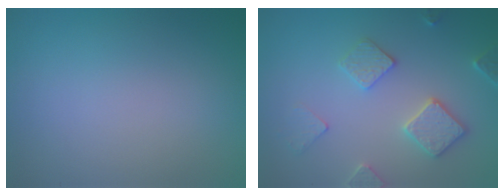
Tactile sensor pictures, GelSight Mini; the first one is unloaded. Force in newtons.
{"total": 3.2, "press": 3.2, "slide": 0.1}